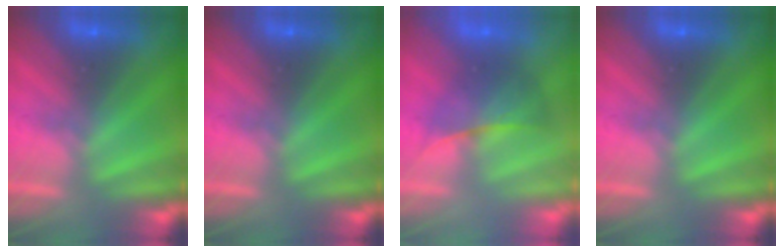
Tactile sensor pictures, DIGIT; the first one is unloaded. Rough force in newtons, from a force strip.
{"total": 0.0}
{"total": 2.1}
{"total": 0.0}